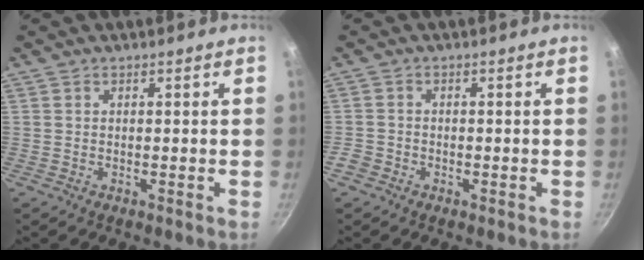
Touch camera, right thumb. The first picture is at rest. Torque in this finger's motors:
{"motor_torque": [0.55, -0.30, 0.10, -0.18, 0.00]}